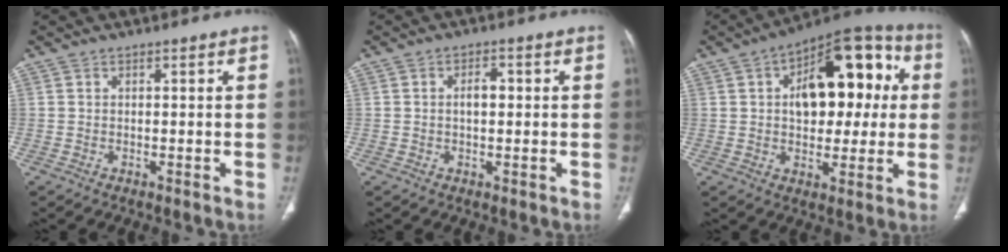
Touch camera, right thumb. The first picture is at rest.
{"total": 2.9, "force": [0.2, 1.6, 2.4], "torque": [-0.032, 0.010, 0.002]}
{"total": 20.0, "force": [3.8, 11.1, 16.2], "torque": [-0.175, 0.031, 0.050]}